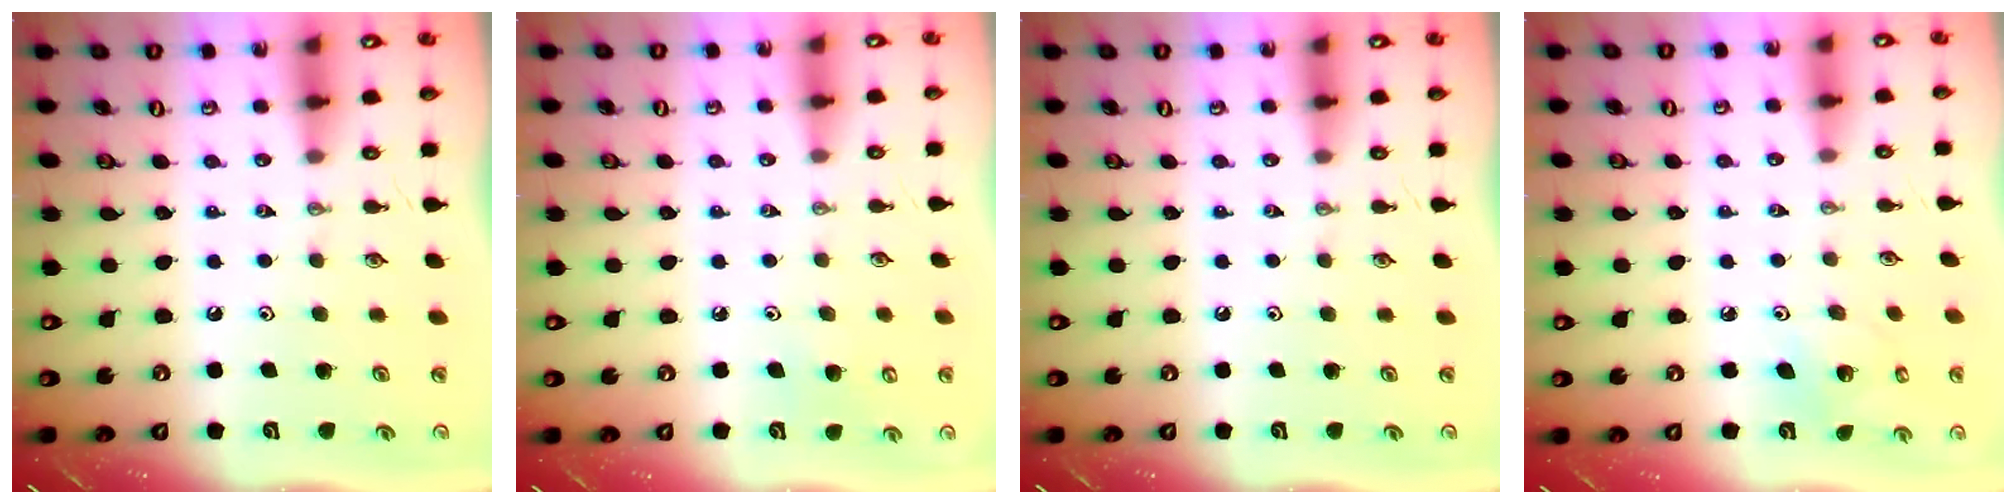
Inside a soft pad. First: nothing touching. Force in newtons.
{"total": 5.3, "press": 5.1, "slide": 1.6}
{"total": 0.0}
{"total": 4.0, "press": 4.0, "slide": 0.3}